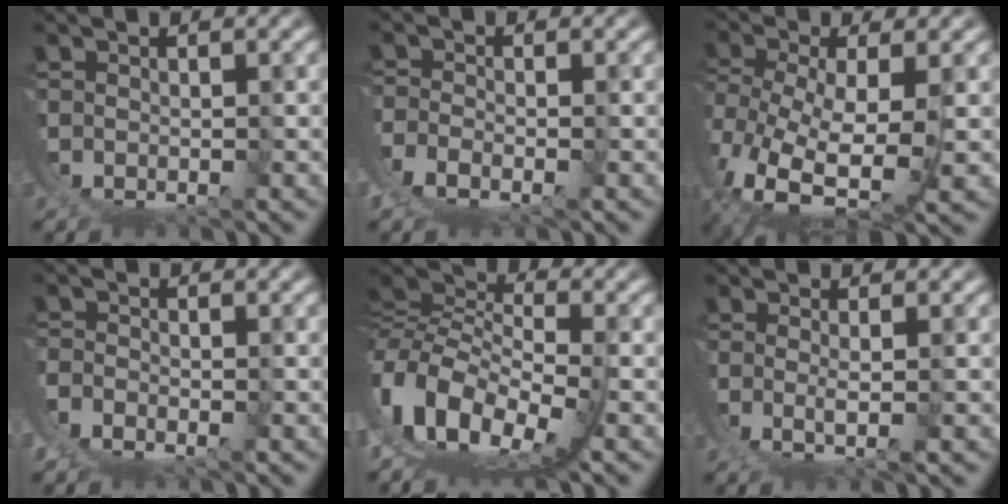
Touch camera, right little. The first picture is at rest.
{"total": 4.4, "force": [0.1, 3.2, 2.9], "torque": [-0.090, -0.021, 0.009]}
{"total": 8.3, "force": [-0.7, 5.1, 6.5], "torque": [-0.174, -0.052, 0.017]}
{"total": 4.5, "force": [-0.3, 3.8, 2.4], "torque": [-0.076, -0.018, -0.003]}
{"total": 12.3, "force": [2.2, 8.0, 9.1], "torque": [-0.204, -0.040, 0.050]}
{"total": 2.5, "force": [1.1, -0.7, 2.2], "torque": [-0.047, -0.012, 0.027]}